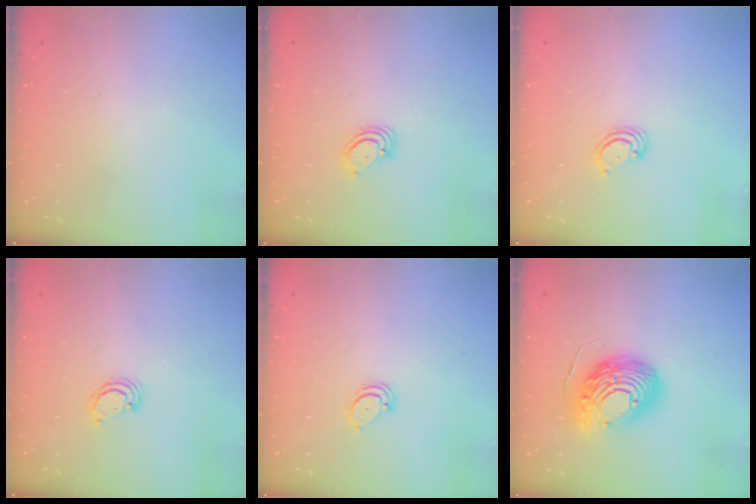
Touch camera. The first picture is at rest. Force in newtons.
{"total": 2.9, "press": 2.9, "slide": 0.2}
{"total": 2.8, "press": 2.8, "slide": 0.3}
{"total": 3.1, "press": 3.1, "slide": 0.2}
{"total": 2.6, "press": 2.6, "slide": 0.2}
{"total": 17.3, "press": 17.2, "slide": 1.6}